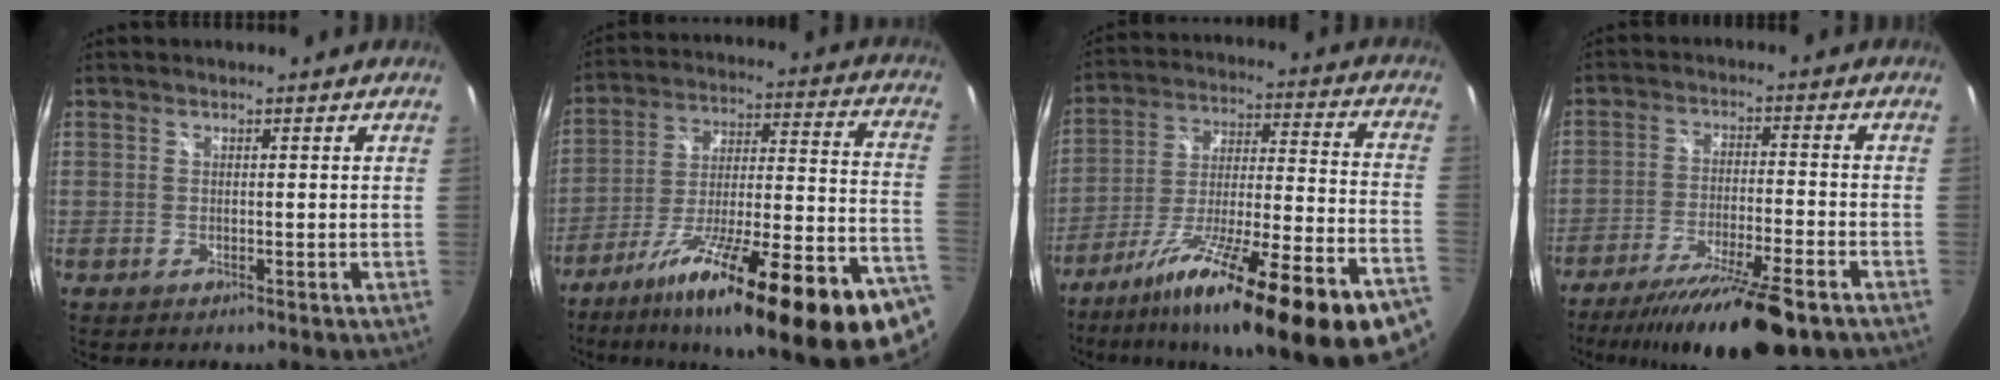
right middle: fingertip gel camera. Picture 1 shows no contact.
{"total": 32.6, "force": [-20.8, 6.2, 24.3], "torque": [-0.341, -0.041, -0.305]}
{"total": 30.3, "force": [-20.7, 4.5, 21.7], "torque": [-0.323, -0.061, -0.310]}
{"total": 16.9, "force": [-13.1, 2.2, 10.5], "torque": [-0.202, -0.032, -0.213]}